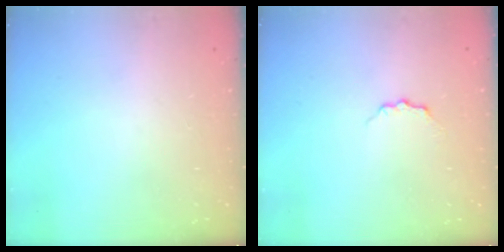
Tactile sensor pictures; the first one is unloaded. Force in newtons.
{"total": 3.9, "press": 3.9, "slide": 0.5}